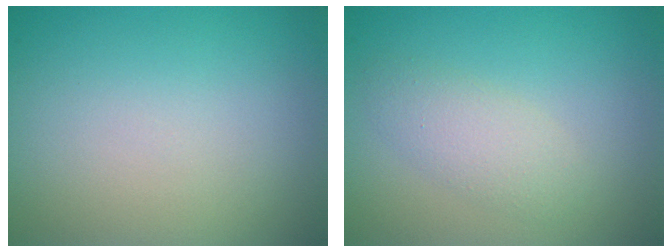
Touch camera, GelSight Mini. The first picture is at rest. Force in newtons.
{"total": 2.3, "press": 2.3, "slide": 0.1}